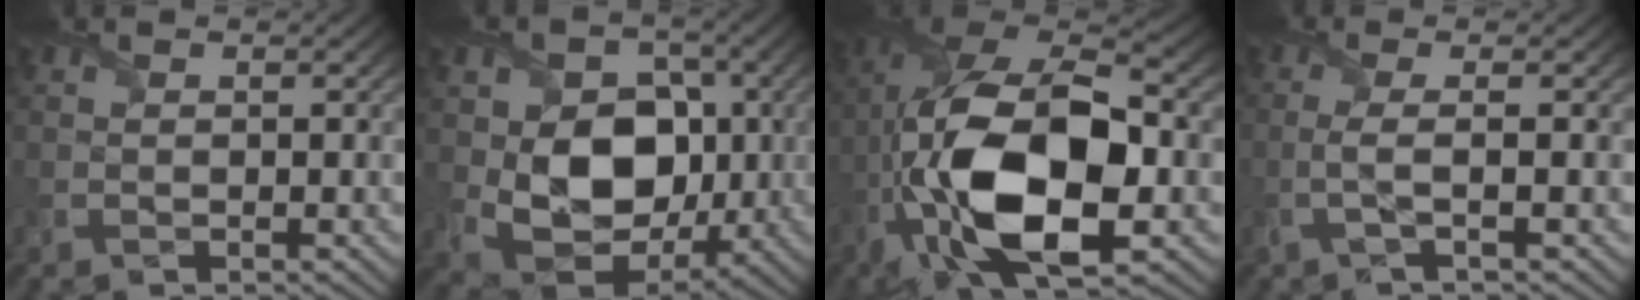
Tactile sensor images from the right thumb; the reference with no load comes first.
{"total": 11.7, "force": [0.1, 8.9, 7.6], "torque": [-0.141, -0.018, 0.006]}
{"total": 18.0, "force": [-4.3, 8.6, 15.2], "torque": [-0.323, 0.000, -0.084]}
{"total": 2.5, "force": [-0.5, 0.4, 2.4], "torque": [-0.046, 0.004, -0.026]}